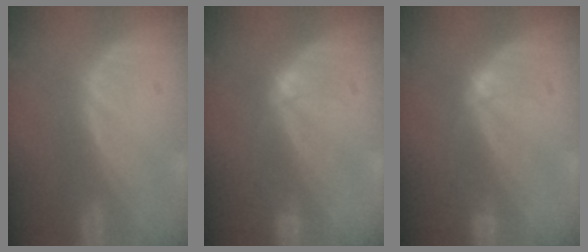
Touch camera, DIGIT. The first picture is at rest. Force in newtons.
{"total": 2.1, "press": 2.1, "slide": 0.2}
{"total": 2.1, "press": 2.1, "slide": 0.2}